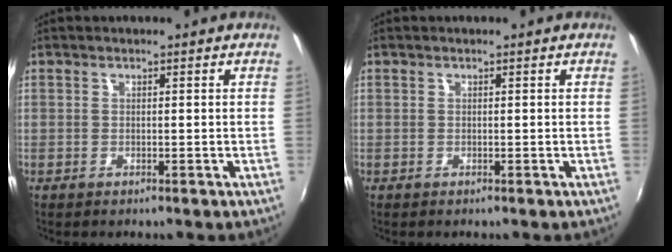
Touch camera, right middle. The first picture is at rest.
{"total": 0.0}